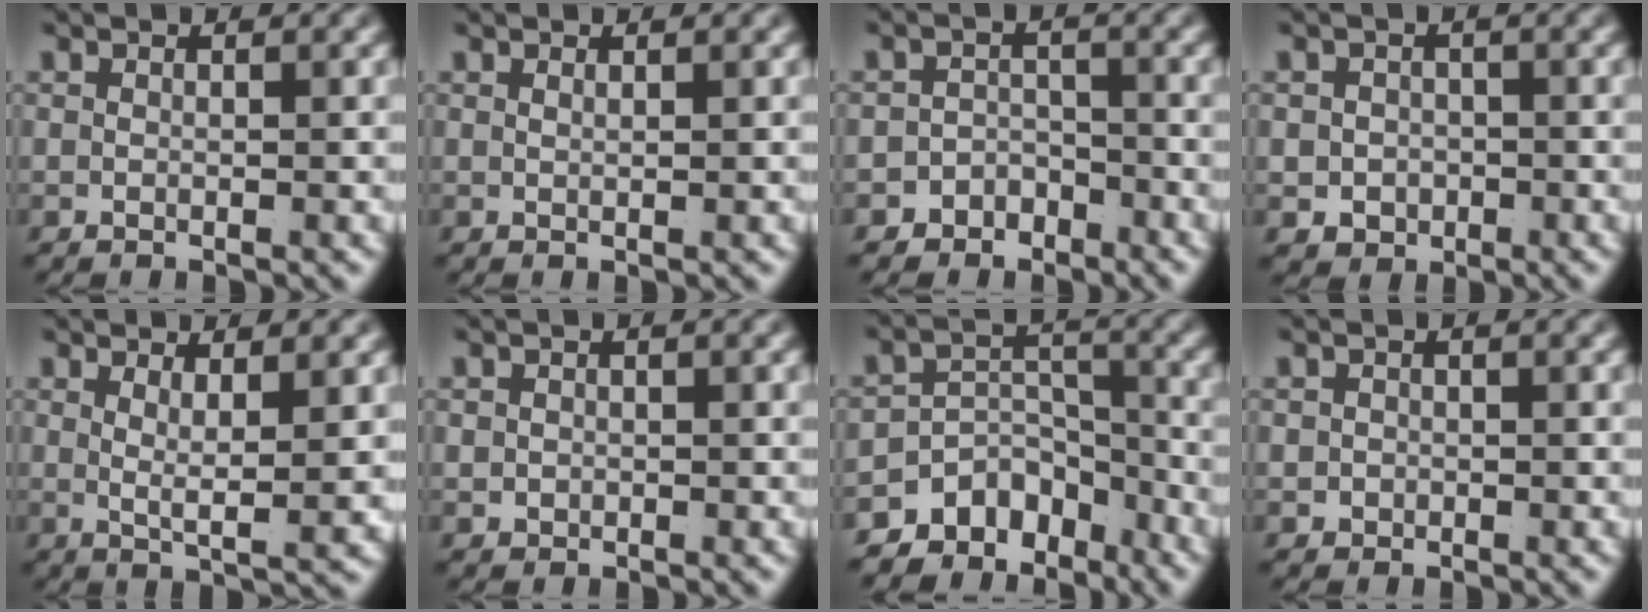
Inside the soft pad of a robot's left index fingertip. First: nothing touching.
{"total": 0.8, "force": [0.4, -0.7, 0.1], "torque": [-0.001, -0.005, 0.013]}
{"total": 4.6, "force": [-3.6, 2.9, 0.1], "torque": [0.005, -0.012, -0.066]}
{"total": 3.5, "force": [-1.2, 3.1, 1.1], "torque": [-0.016, -0.017, -0.014]}
{"total": 2.9, "force": [1.0, -0.1, 2.7], "torque": [-0.049, -0.017, 0.025]}
{"total": 1.2, "force": [-0.1, 1.1, 0.4], "torque": [-0.019, -0.012, 0.007]}
{"total": 10.4, "force": [-6.5, 7.1, 3.8], "torque": [-0.054, -0.026, -0.109]}
{"total": 1.4, "force": [-0.4, 1.3, 0.3], "torque": [-0.016, -0.014, 0.000]}